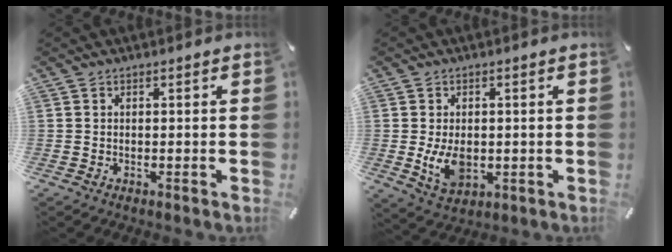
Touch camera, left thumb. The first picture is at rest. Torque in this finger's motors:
{"motor_torque": [1.34, 1.55, 0.87, 0.09, 0.25]}